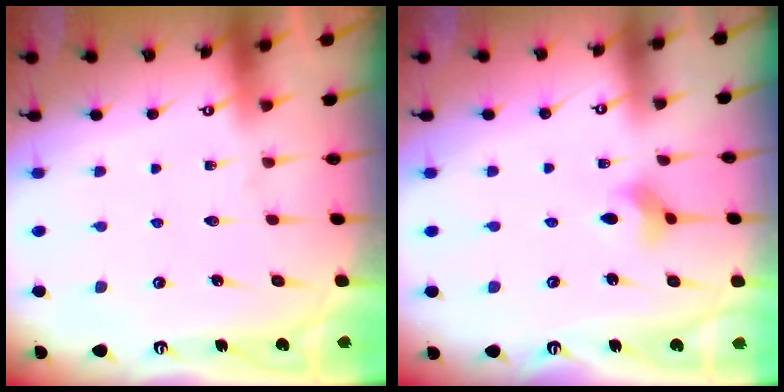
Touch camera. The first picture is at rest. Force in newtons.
{"total": 3.6, "press": 3.6, "slide": 0.6}